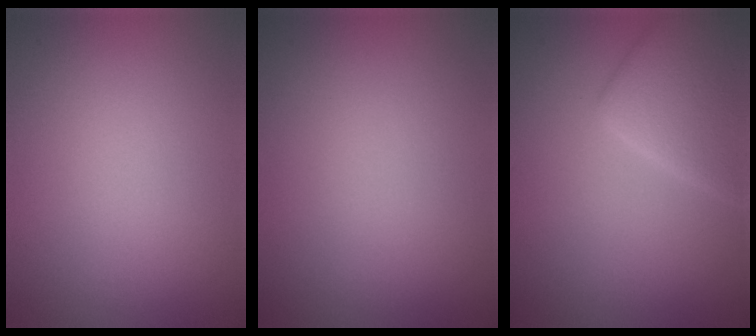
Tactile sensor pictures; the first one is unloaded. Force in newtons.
{"total": 0.0}
{"total": 5.3, "press": 5.3, "slide": 0.4}